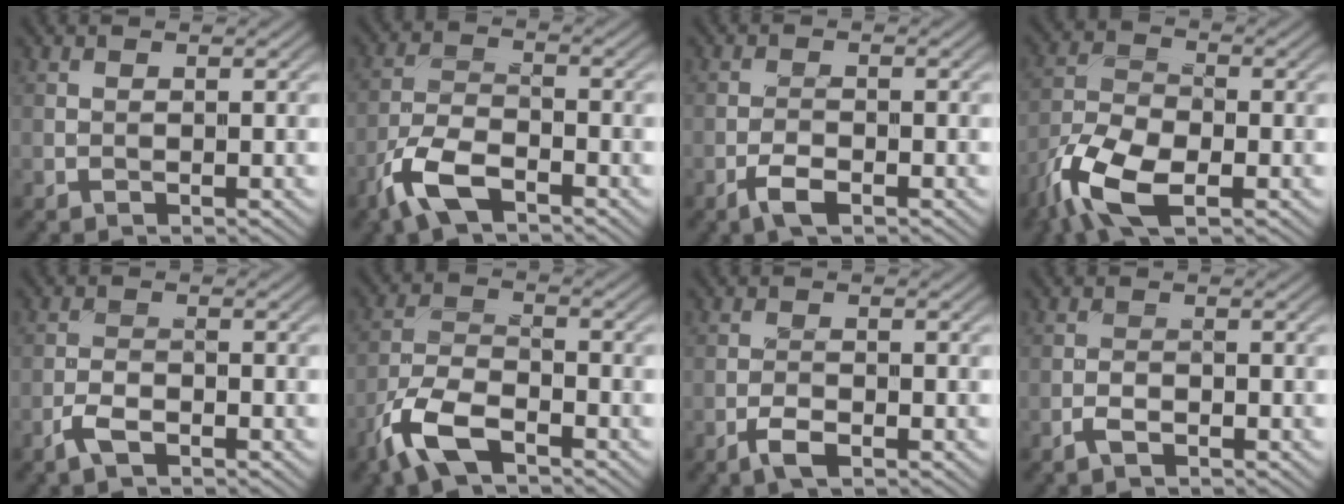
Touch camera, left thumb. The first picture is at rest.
{"total": 7.2, "force": [-4.7, 2.8, 4.7], "torque": [-0.105, -0.003, -0.106]}
{"total": 2.7, "force": [-1.6, 1.0, 1.9], "torque": [-0.039, 0.001, -0.038]}
{"total": 9.9, "force": [-5.7, 4.3, 6.8], "torque": [-0.151, -0.017, -0.125]}
{"total": 2.5, "force": [-1.7, 0.9, 1.6], "torque": [-0.037, 0.000, -0.041]}
{"total": 8.1, "force": [-5.3, 3.2, 5.3], "torque": [-0.116, -0.006, -0.119]}
{"total": 2.3, "force": [-1.4, 0.8, 1.6], "torque": [-0.034, 0.001, -0.032]}
{"total": 1.3, "force": [-1.0, 0.5, 0.8], "torque": [-0.018, 0.000, -0.023]}